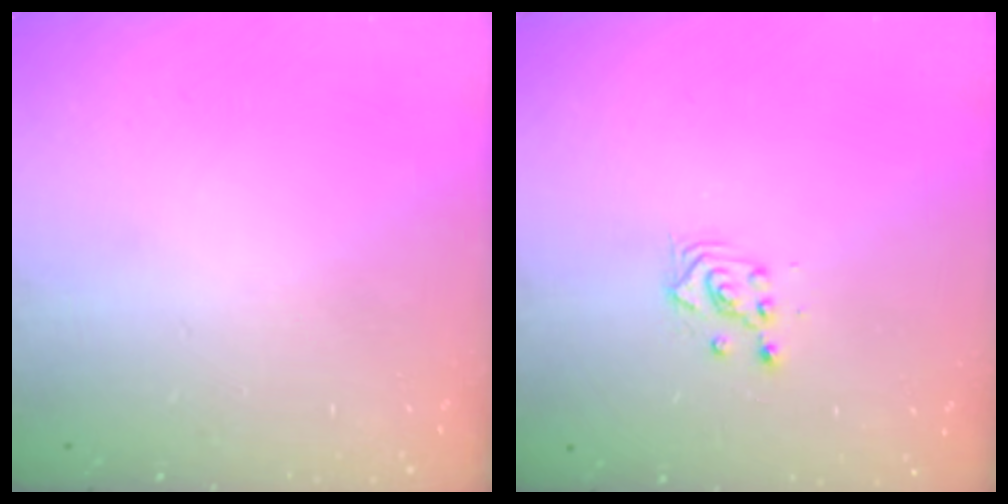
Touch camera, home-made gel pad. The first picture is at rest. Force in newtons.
{"total": 2.3, "press": 2.3, "slide": 0.2}